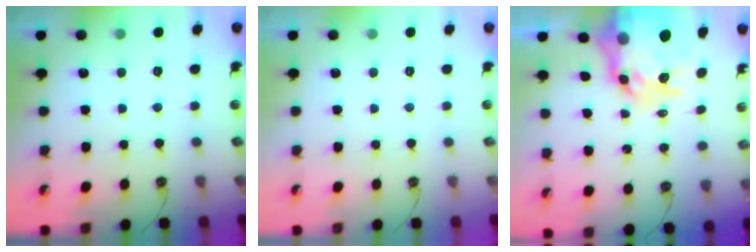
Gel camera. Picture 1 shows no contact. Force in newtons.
{"total": 0.0}
{"total": 14.4, "press": 14.3, "slide": 1.2}